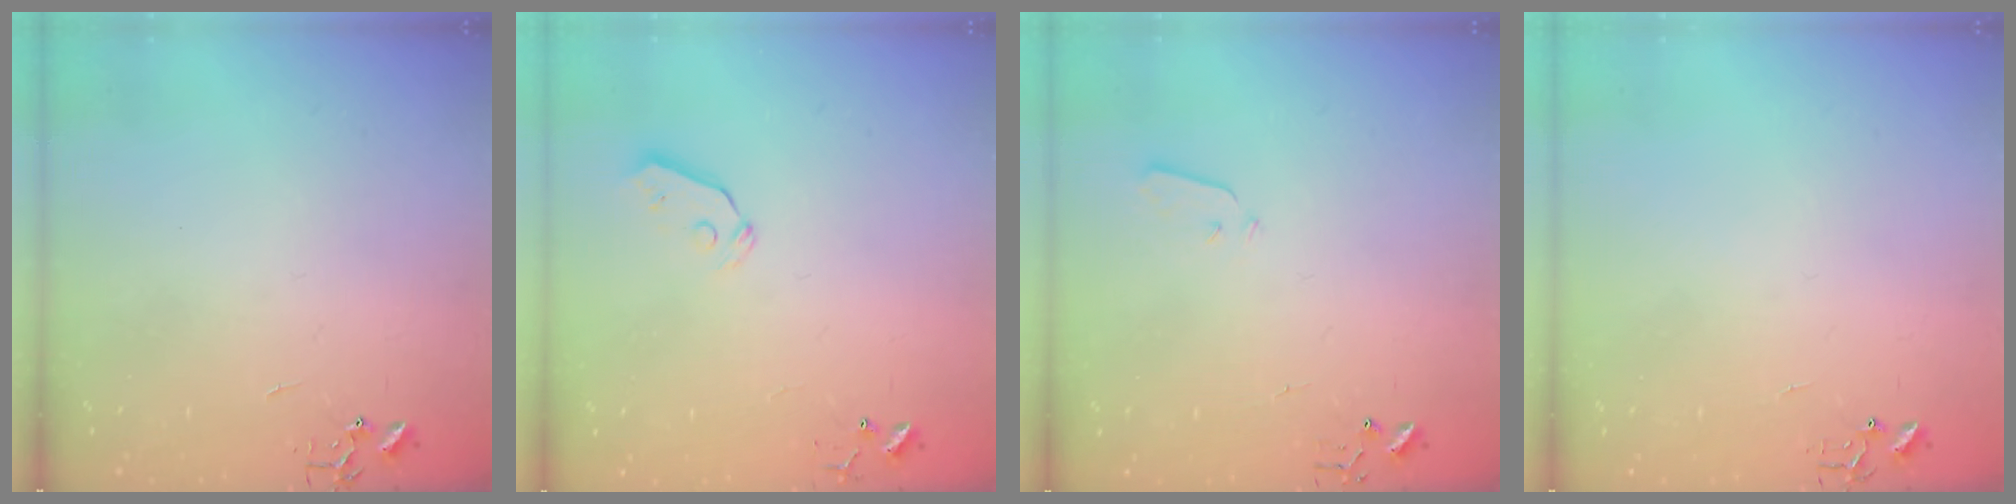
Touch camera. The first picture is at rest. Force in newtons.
{"total": 4.0, "press": 3.9, "slide": 0.8}
{"total": 3.4, "press": 3.3, "slide": 0.7}
{"total": 4.9, "press": 4.8, "slide": 0.6}